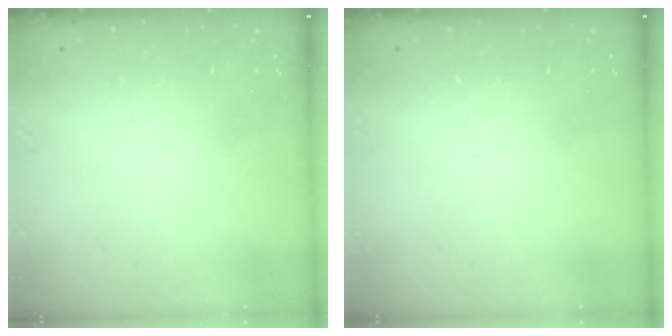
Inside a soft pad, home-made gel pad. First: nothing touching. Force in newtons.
{"total": 0.0}